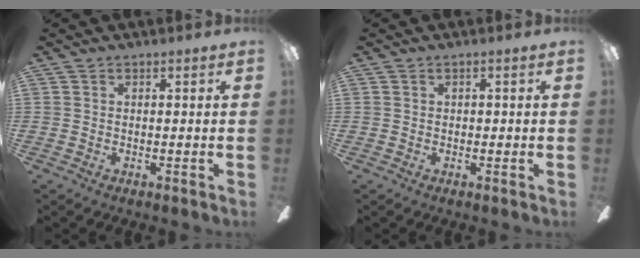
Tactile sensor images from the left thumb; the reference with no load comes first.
{"total": 0.5, "force": [-0.1, 0.4, 0.4], "torque": [-0.007, 0.003, -0.003]}